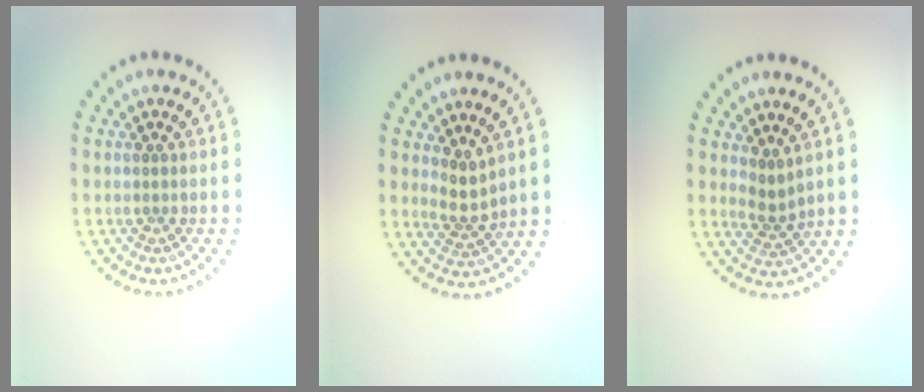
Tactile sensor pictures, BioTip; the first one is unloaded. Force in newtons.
{"total": 2.2, "press": 1.5, "slide": 1.5}
{"total": 1.8, "press": 1.1, "slide": 1.4}